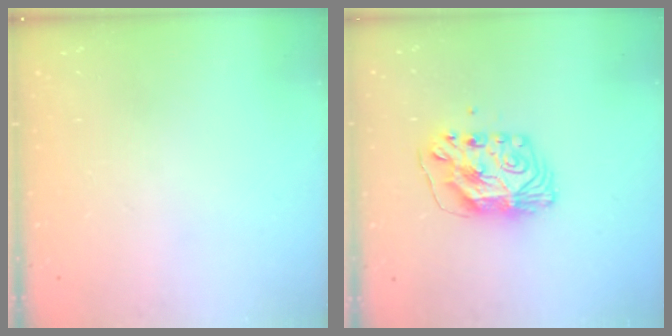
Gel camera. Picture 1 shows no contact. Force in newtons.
{"total": 9.6, "press": 9.6, "slide": 0.9}